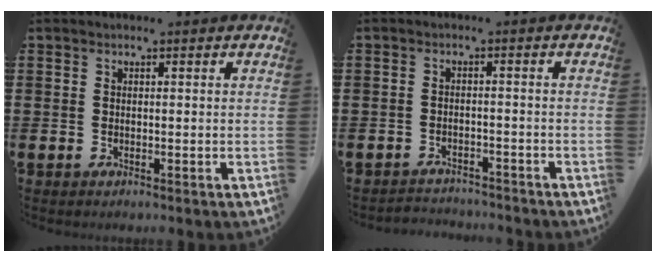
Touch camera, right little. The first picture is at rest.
{"total": 2.0, "force": [-2.0, 0.1, -0.3], "torque": [-0.001, 0.003, -0.045]}